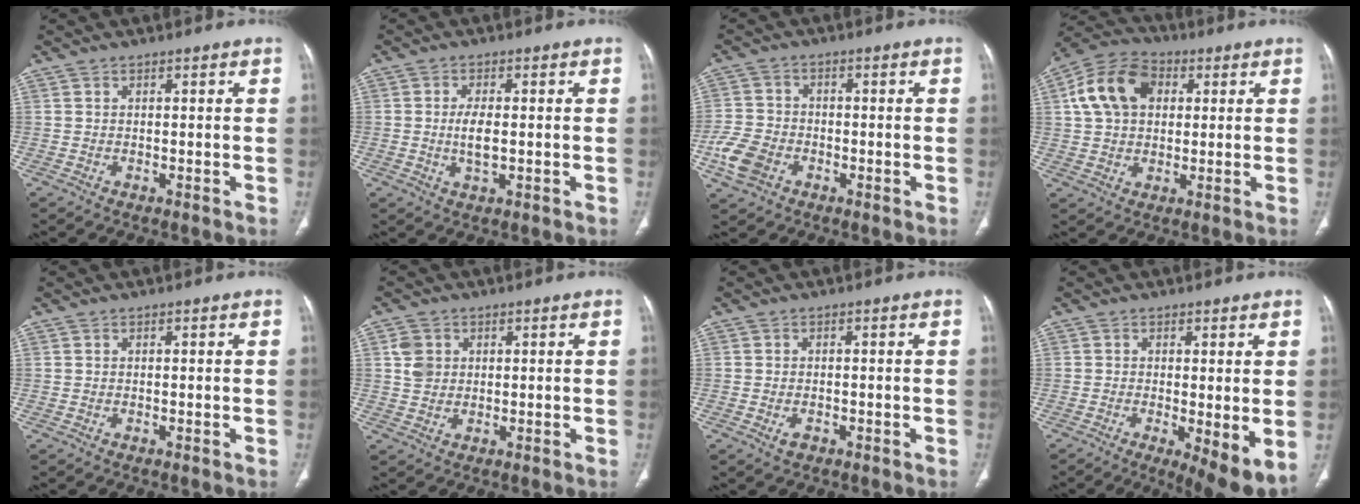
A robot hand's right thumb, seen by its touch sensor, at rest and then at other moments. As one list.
[{"total": 4.2, "force": [-0.2, 1.9, 3.8], "torque": [-0.073, -0.005, -0.003]}, {"total": 7.4, "force": [-2.9, 5.5, 3.9], "torque": [-0.078, 0.011, -0.056]}, {"total": 13.2, "force": [3.4, 9.4, 8.6], "torque": [-0.145, 0.017, 0.051]}, {"total": 0.0}, {"total": 4.0, "force": [1.1, 3.4, 1.8], "torque": [-0.021, 0.000, 0.024]}, {"total": 1.8, "force": [-0.8, 1.1, 1.1], "torque": [-0.021, 0.004, -0.009]}, {"total": 8.0, "force": [-1.6, 2.1, 7.5], "torque": [-0.116, -0.026, -0.021]}]